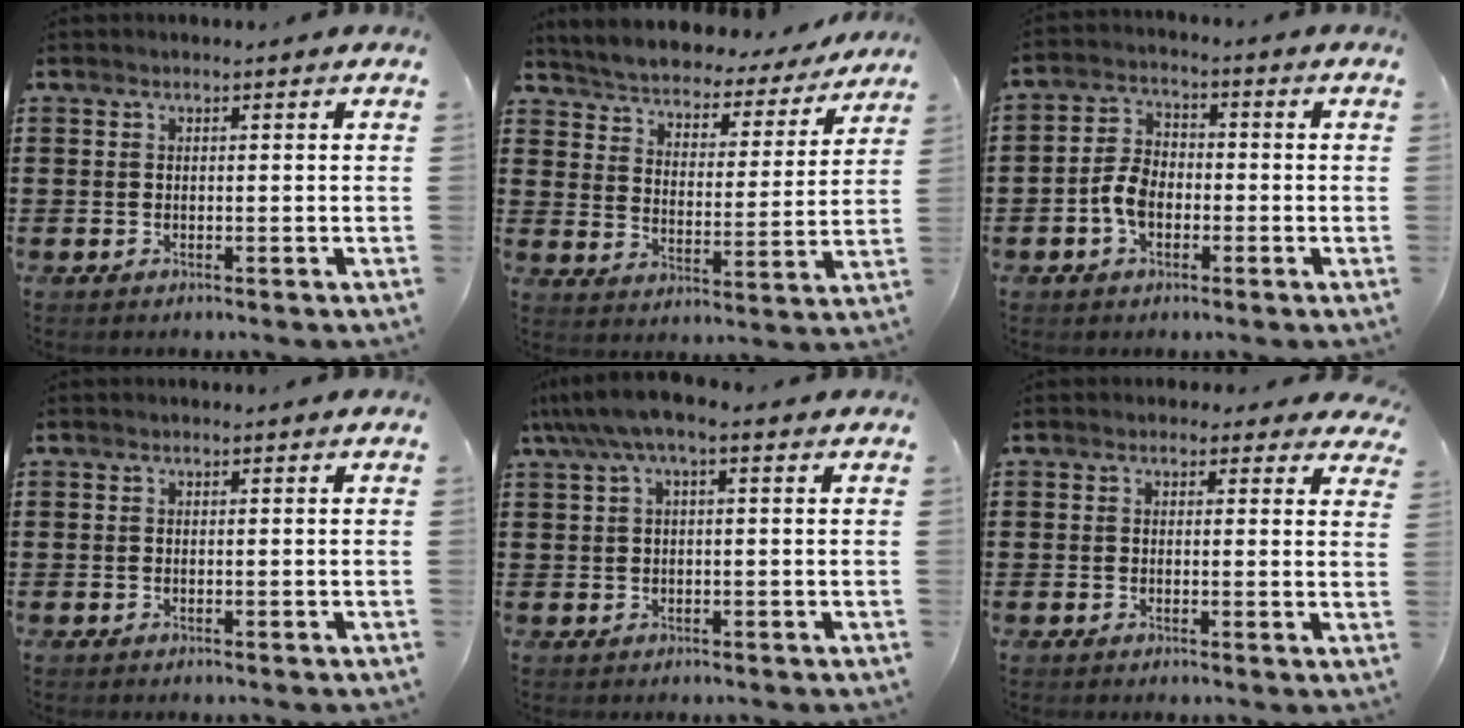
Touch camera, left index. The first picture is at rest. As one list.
[{"total": 3.9, "force": [3.9, 0.3, 0.0], "torque": [-0.026, -0.037, 0.059]}, {"total": 5.1, "force": [-1.9, 3.3, 3.5], "torque": [-0.091, 0.001, -0.043]}, {"total": 0.0}, {"total": 3.6, "force": [0.9, 1.0, 3.4], "torque": [-0.076, 0.000, 0.009]}, {"total": 1.7, "force": [1.0, 1.2, 0.5], "torque": [-0.007, 0.006, 0.016]}]